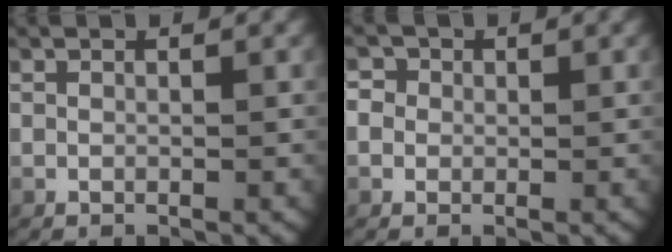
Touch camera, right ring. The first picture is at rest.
{"total": 2.9, "force": [0.3, 2.7, 0.9], "torque": [-0.027, 0.001, -0.002]}